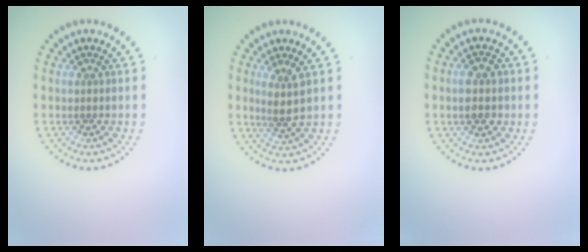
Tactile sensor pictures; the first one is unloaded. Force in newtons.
{"total": 2.2, "press": 1.7, "slide": 1.4}
{"total": 3.1, "press": 3.1, "slide": 0.1}